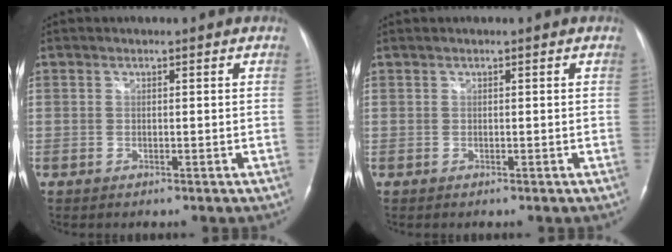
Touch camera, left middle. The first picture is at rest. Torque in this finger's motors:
{"motor_torque": [-0.22, -0.39, -0.09, -0.01]}